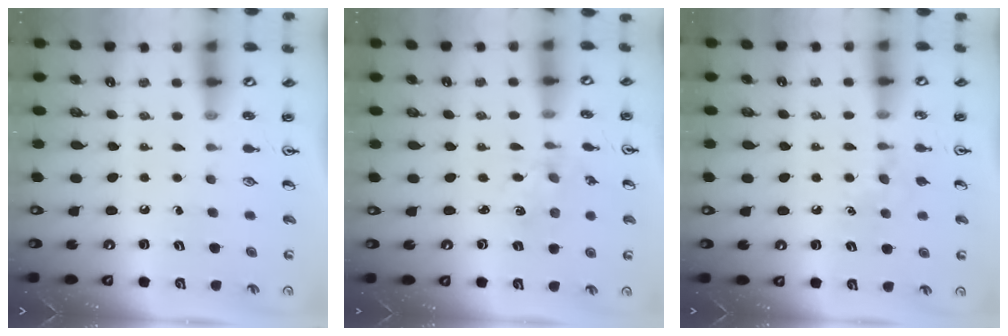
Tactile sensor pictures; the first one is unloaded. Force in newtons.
{"total": 2.0, "press": 2.0, "slide": 0.3}
{"total": 4.5, "press": 4.5, "slide": 0.7}